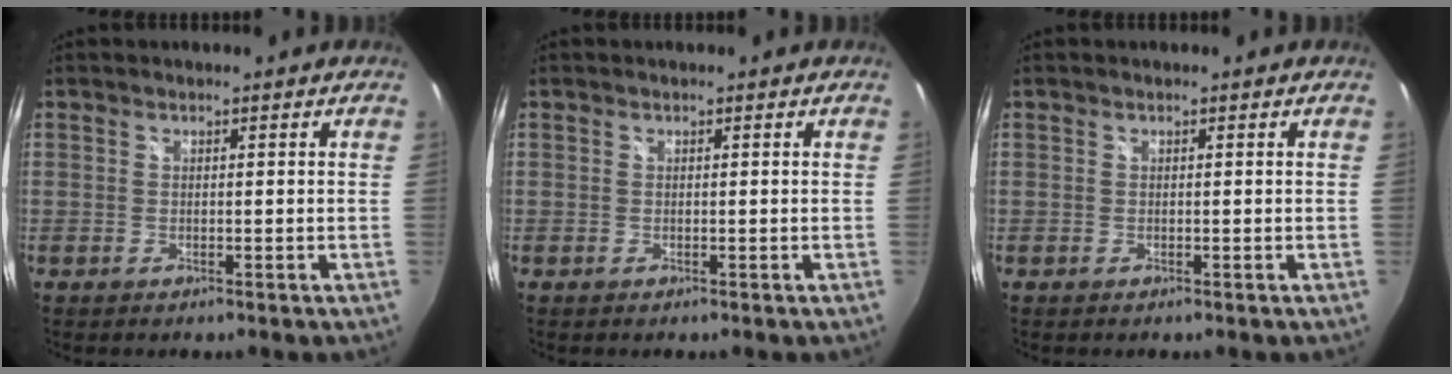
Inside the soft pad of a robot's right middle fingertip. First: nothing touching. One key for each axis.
{"total": 0.0}
{"total": 0.0}